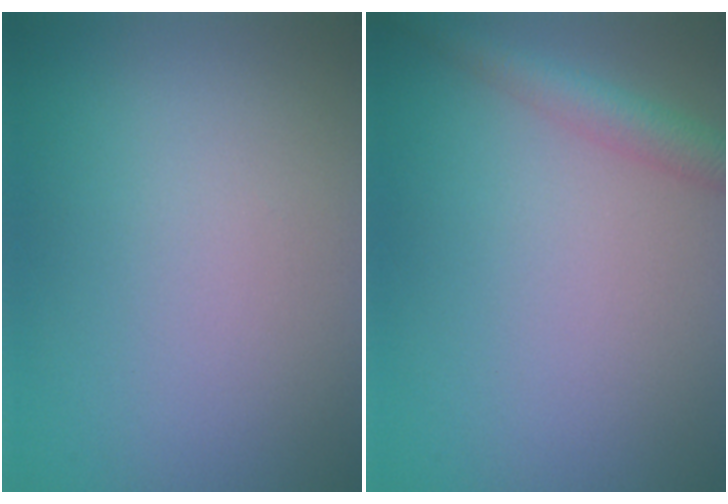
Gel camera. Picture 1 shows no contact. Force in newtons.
{"total": 2.9, "press": 2.9, "slide": 0.1}